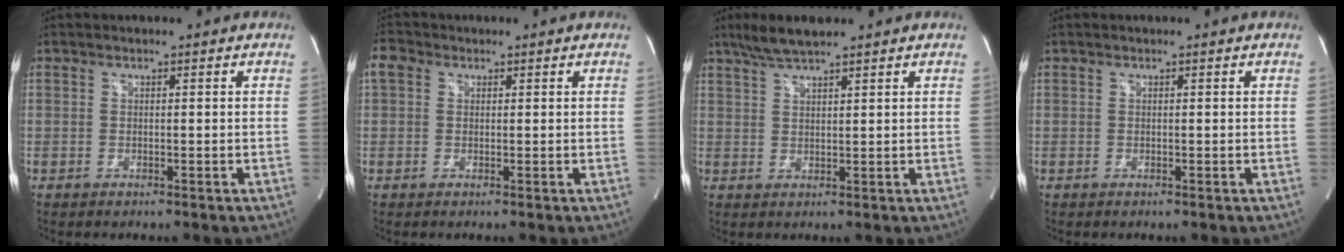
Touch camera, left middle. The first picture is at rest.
{"total": 2.6, "force": [1.0, 2.1, 1.2], "torque": [-0.031, 0.020, 0.019]}
{"total": 5.2, "force": [4.2, 0.3, 3.1], "torque": [-0.070, 0.013, 0.081]}
{"total": 0.0}